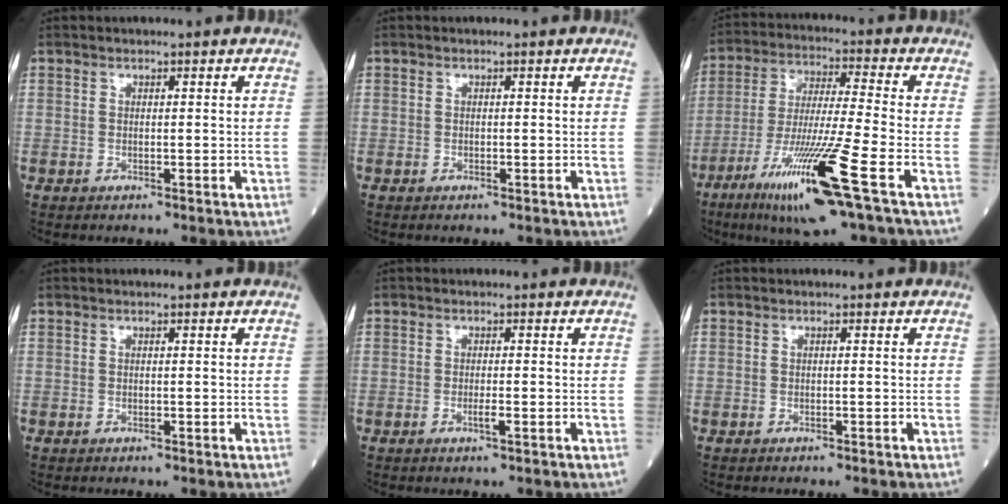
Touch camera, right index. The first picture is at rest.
{"total": 0.0}
{"total": 15.6, "force": [-7.6, -0.7, 13.6], "torque": [-0.278, -0.038, -0.137]}
{"total": 0.0}
{"total": 1.2, "force": [-0.5, 0.0, 1.1], "torque": [-0.024, -0.001, -0.006]}
{"total": 0.8, "force": [-0.7, 0.0, 0.4], "torque": [-0.004, 0.001, -0.010]}